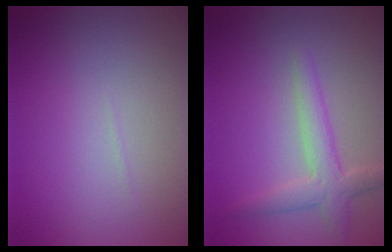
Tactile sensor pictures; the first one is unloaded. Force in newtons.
{"total": 2.9, "press": 2.9, "slide": 0.1}